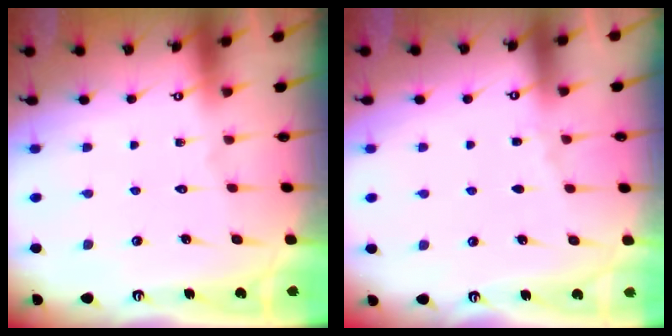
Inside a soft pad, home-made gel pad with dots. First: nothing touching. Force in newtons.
{"total": 2.5, "press": 2.4, "slide": 0.4}